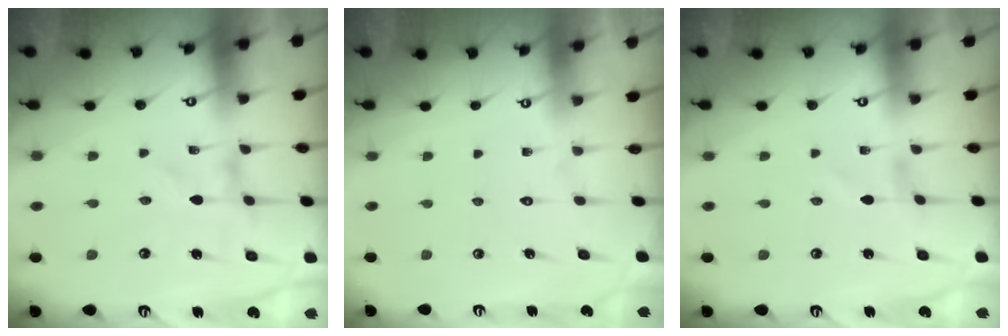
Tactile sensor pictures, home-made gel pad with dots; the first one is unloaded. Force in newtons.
{"total": 1.7, "press": 1.7, "slide": 0.1}
{"total": 1.3, "press": 1.3, "slide": 0.1}